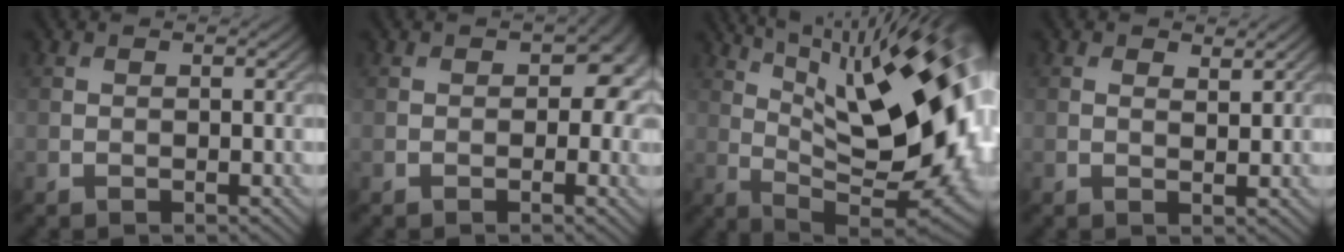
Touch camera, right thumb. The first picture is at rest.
{"total": 4.9, "force": [0.2, 3.5, 3.5], "torque": [-0.035, -0.017, 0.015]}
{"total": 19.2, "force": [5.6, 6.8, 17.0], "torque": [-0.250, 0.010, 0.092]}
{"total": 0.9, "force": [0.8, 0.3, 0.4], "torque": [-0.003, -0.018, 0.020]}